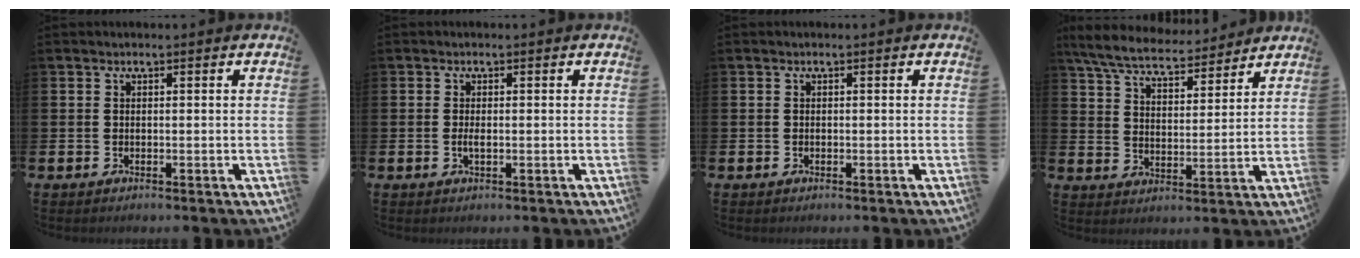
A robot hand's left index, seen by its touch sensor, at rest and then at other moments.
{"total": 1.2, "force": [-0.2, 0.4, 1.1], "torque": [-0.015, 0.000, -0.006]}
{"total": 0.0}
{"total": 7.1, "force": [6.6, 1.4, 2.1], "torque": [-0.067, -0.035, 0.118]}